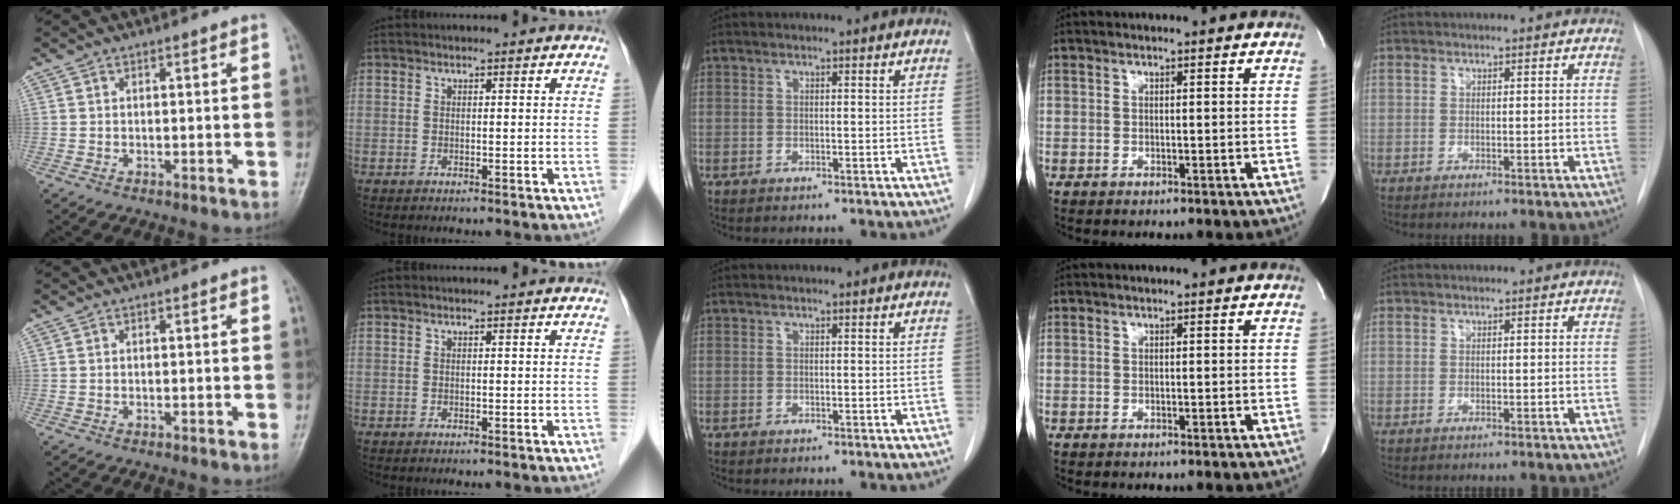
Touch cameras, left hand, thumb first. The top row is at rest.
{}